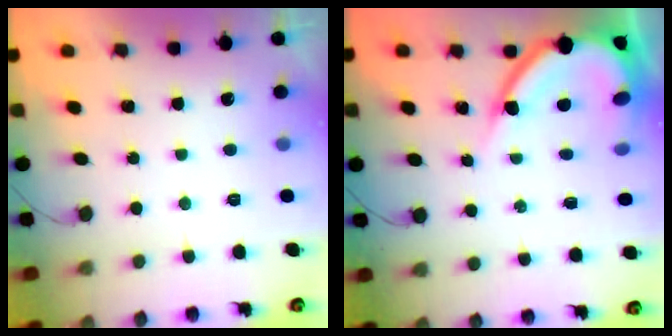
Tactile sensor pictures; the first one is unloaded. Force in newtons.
{"total": 11.6, "press": 11.6, "slide": 1.0}